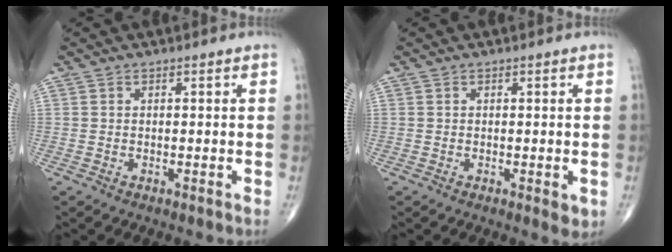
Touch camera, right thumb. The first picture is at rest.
{"total": 1.9, "force": [-0.4, 0.7, 1.7], "torque": [-0.018, -0.004, -0.005]}